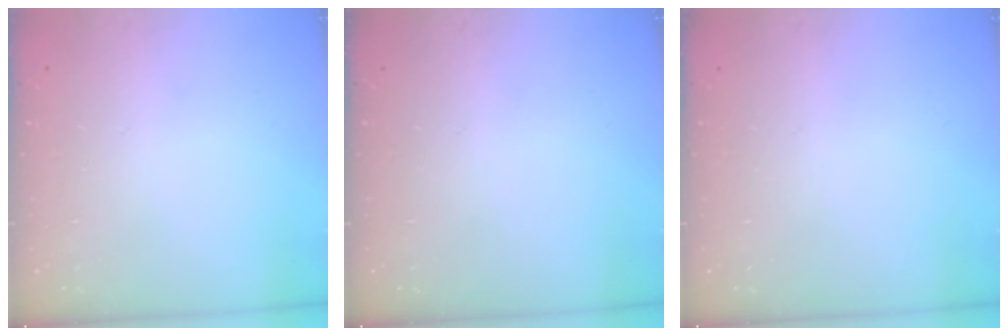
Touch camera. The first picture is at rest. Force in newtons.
{"total": 0.0}
{"total": 0.0}